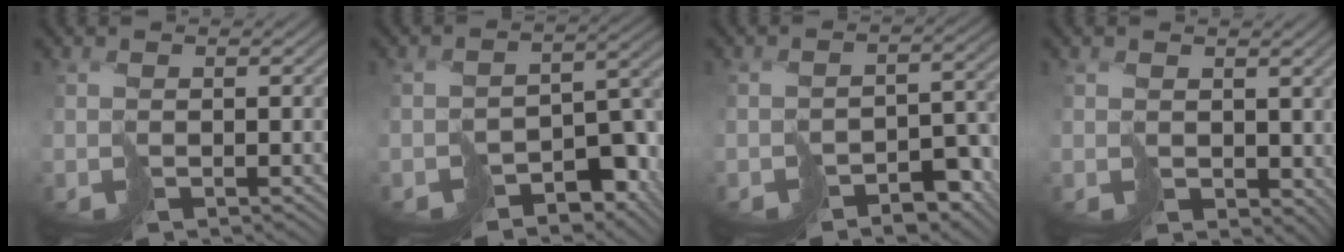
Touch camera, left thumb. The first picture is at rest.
{"total": 10.1, "force": [-6.8, 5.5, 5.1], "torque": [-0.076, -0.007, -0.074]}
{"total": 7.5, "force": [-5.6, 3.9, 3.1], "torque": [-0.039, -0.011, -0.071]}
{"total": 3.1, "force": [1.3, 2.4, 1.4], "torque": [-0.036, -0.010, 0.030]}